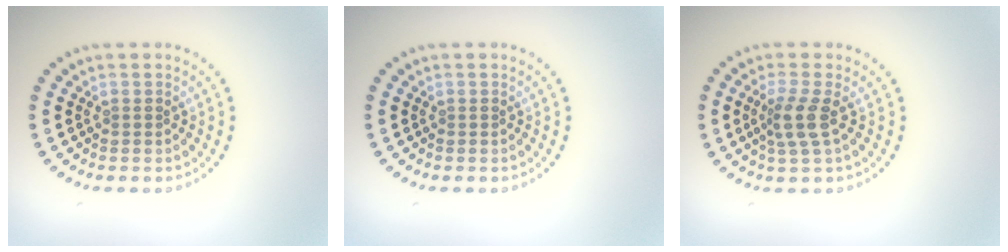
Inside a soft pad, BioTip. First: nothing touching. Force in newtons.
{"total": 0.0}
{"total": 2.6, "press": 2.0, "slide": 1.6}